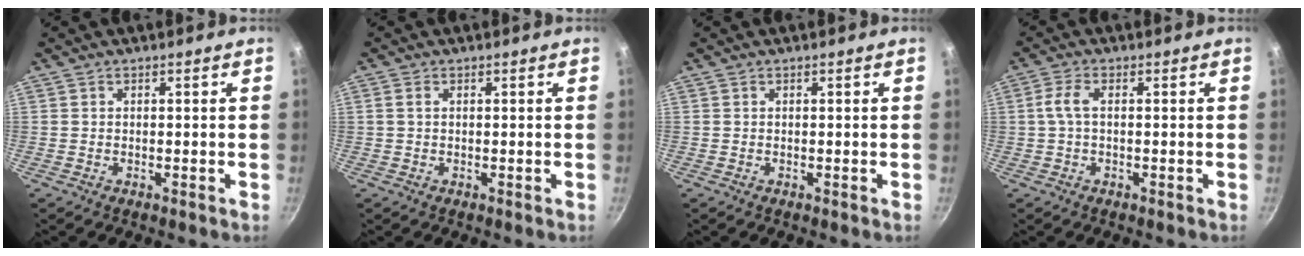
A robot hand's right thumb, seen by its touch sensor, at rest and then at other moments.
{"total": 1.1, "force": [0.3, 0.7, 0.8], "torque": [-0.016, 0.003, 0.003]}
{"total": 0.0}
{"total": 3.3, "force": [0.0, 1.3, 3.1], "torque": [-0.078, 0.011, -0.003]}